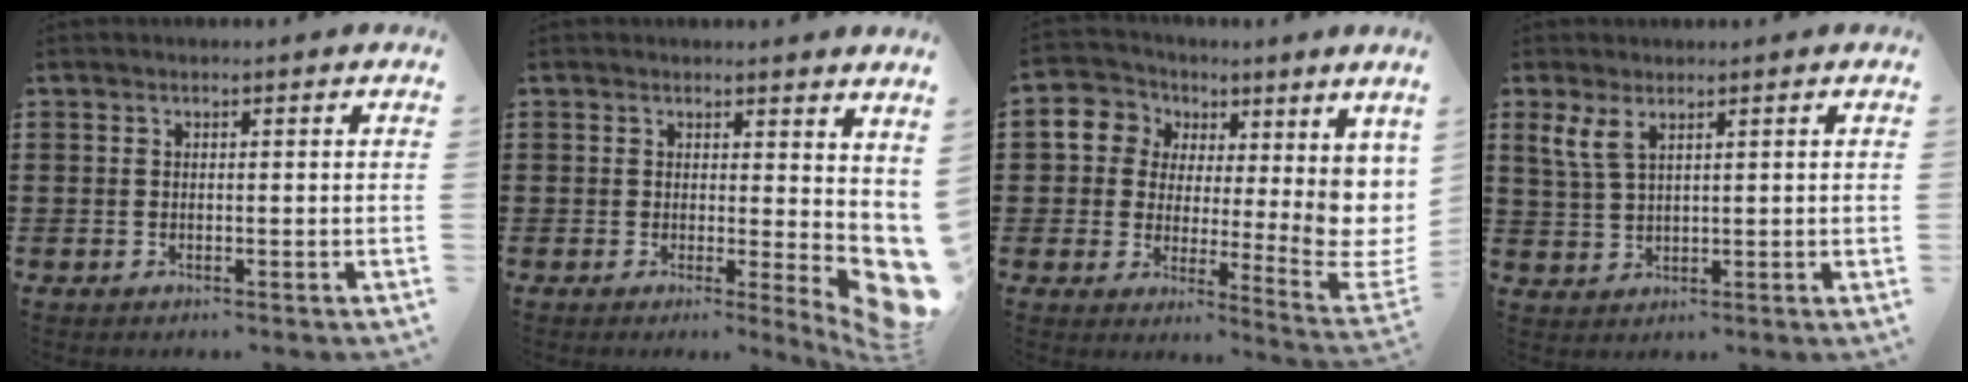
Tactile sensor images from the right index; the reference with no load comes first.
{"total": 3.7, "force": [0.7, 2.3, 2.8], "torque": [-0.031, -0.011, 0.012]}
{"total": 7.2, "force": [3.1, 6.1, 2.3], "torque": [-0.062, -0.030, 0.064]}
{"total": 3.6, "force": [2.0, 1.2, 2.8], "torque": [-0.069, 0.000, 0.034]}